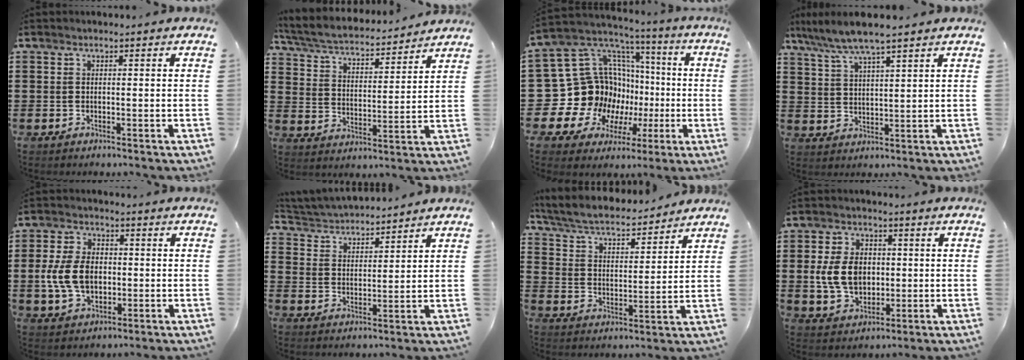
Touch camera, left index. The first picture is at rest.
{"total": 4.6, "force": [4.3, 0.5, 1.5], "torque": [-0.052, -0.030, 0.067]}
{"total": 18.7, "force": [-2.4, 16.6, 8.1], "torque": [-0.201, -0.044, 0.013]}
{"total": 5.8, "force": [4.9, 0.2, 3.1], "torque": [-0.076, -0.016, 0.086]}
{"total": 8.2, "force": [-0.6, 5.5, 6.0], "torque": [-0.149, 0.006, -0.018]}
{"total": 3.8, "force": [3.7, 0.5, 0.0], "torque": [-0.019, -0.020, 0.064]}
{"total": 4.9, "force": [4.6, 0.6, 1.6], "torque": [-0.054, -0.031, 0.074]}
{"total": 8.3, "force": [0.3, 6.0, 5.7], "torque": [-0.130, 0.008, 0.001]}